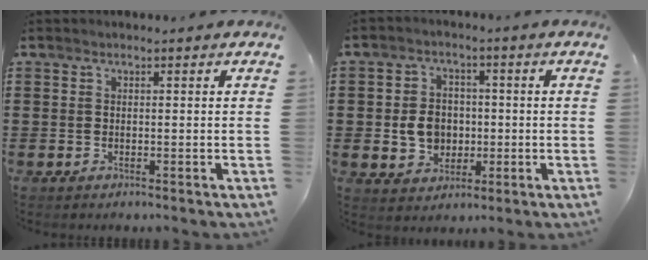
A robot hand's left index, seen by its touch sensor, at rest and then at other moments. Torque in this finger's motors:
{"motor_torque": [0.35, 0.03, 0.33, 0.08]}